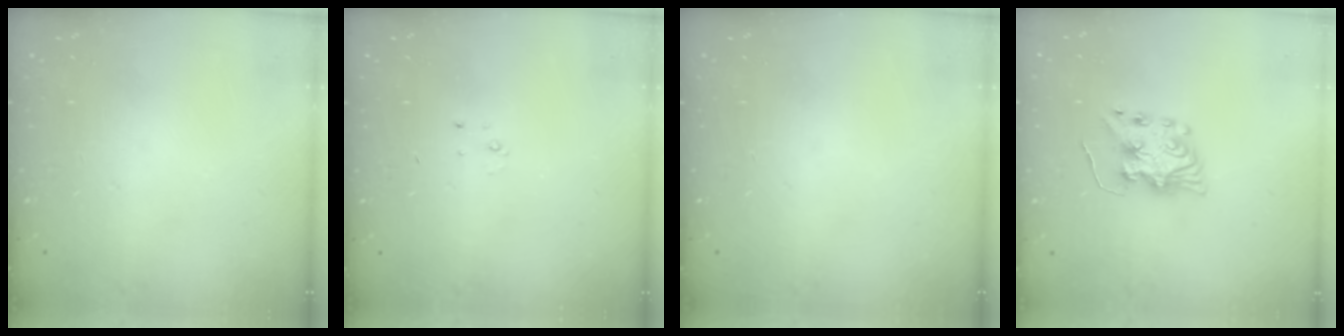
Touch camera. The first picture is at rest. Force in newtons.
{"total": 2.3, "press": 2.3, "slide": 0.3}
{"total": 0.0}
{"total": 7.8, "press": 7.8, "slide": 0.7}